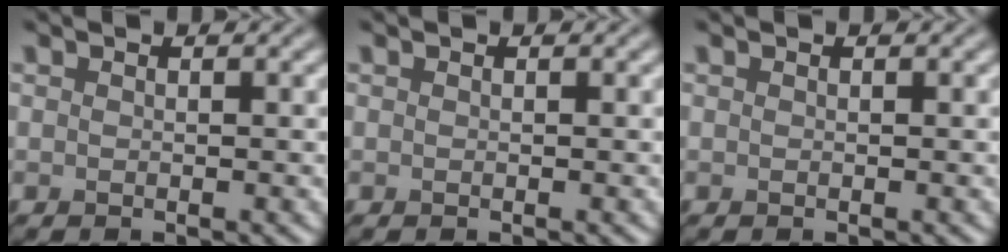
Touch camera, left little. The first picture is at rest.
{"total": 0.0}
{"total": 0.0}